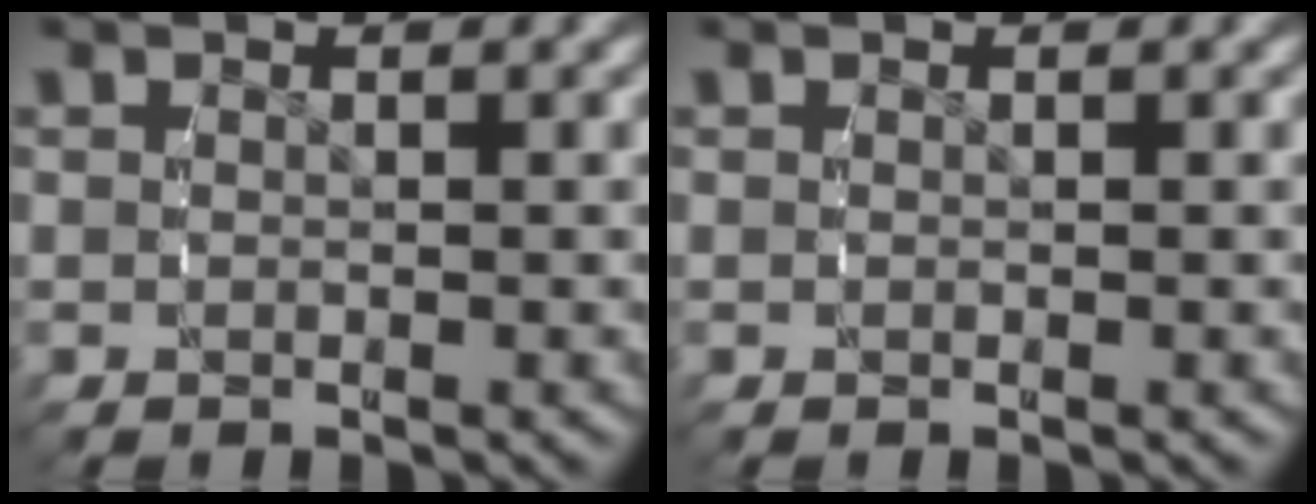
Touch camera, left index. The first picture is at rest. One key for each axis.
{"total": 0.0}